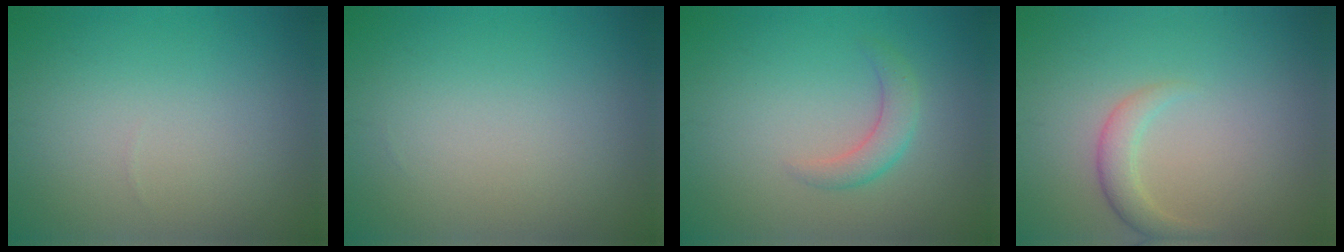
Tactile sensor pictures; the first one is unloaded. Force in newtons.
{"total": 0.0}
{"total": 2.2, "press": 2.2, "slide": 0.1}
{"total": 2.0, "press": 2.0, "slide": 0.1}